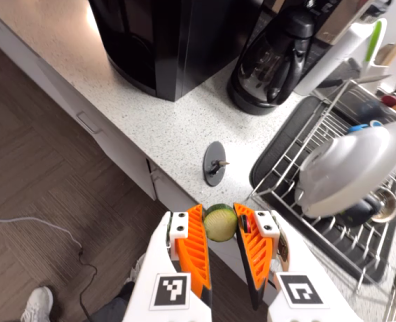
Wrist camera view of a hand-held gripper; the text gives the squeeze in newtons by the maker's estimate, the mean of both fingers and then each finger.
{"total": 11.1, "left": 11.1, "right": 11.2}